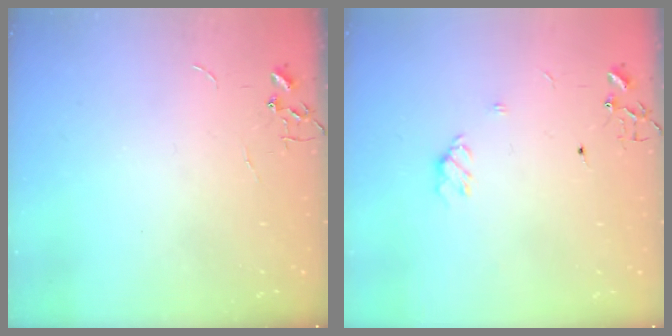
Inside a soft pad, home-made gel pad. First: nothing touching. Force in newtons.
{"total": 5.6, "press": 5.6, "slide": 0.7}